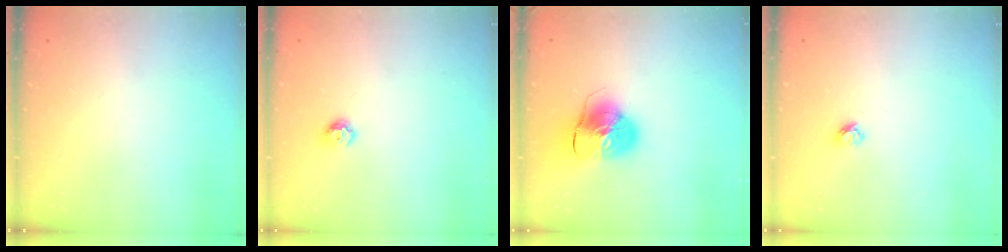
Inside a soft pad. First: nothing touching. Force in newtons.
{"total": 6.4, "press": 6.3, "slide": 0.9}
{"total": 11.2, "press": 11.1, "slide": 1.5}
{"total": 3.9, "press": 3.9, "slide": 0.6}